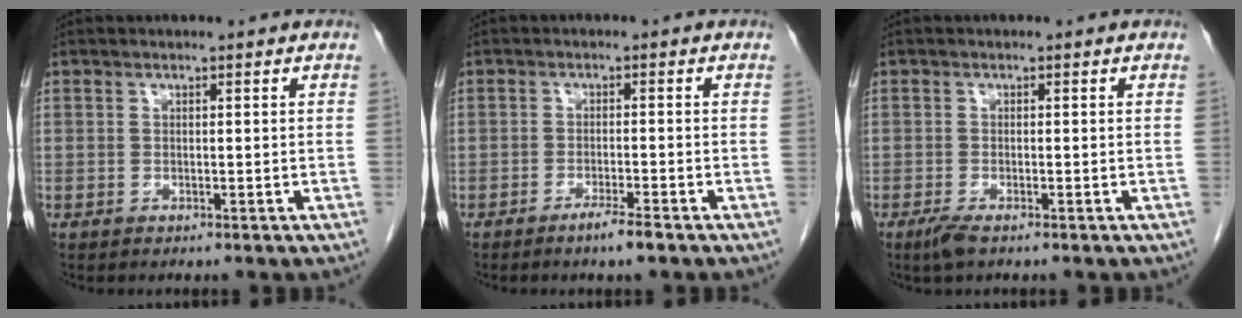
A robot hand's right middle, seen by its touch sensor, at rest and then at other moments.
{"total": 2.9, "force": [-2.1, -0.1, 2.0], "torque": [-0.039, -0.005, -0.036]}
{"total": 2.3, "force": [-1.6, 0.5, 1.6], "torque": [-0.040, -0.007, -0.030]}